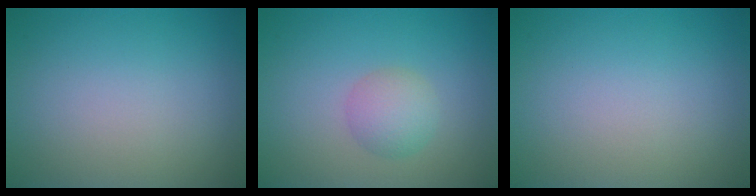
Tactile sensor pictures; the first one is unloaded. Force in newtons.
{"total": 2.5, "press": 2.5, "slide": 0.1}
{"total": 0.0}